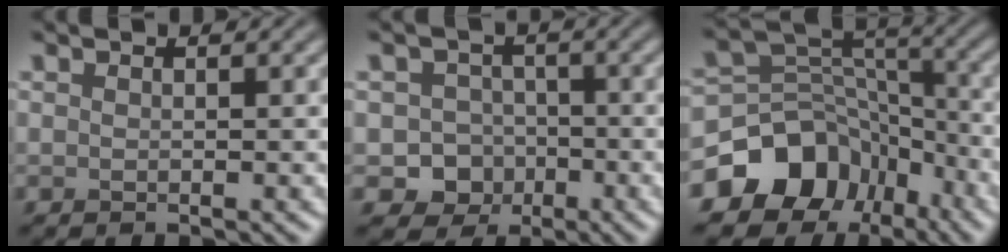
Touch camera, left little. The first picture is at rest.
{"total": 5.2, "force": [-2.1, 4.6, 1.1], "torque": [0.012, -0.004, -0.050]}
{"total": 10.5, "force": [-6.0, 7.9, 3.1], "torque": [-0.057, 0.019, -0.108]}